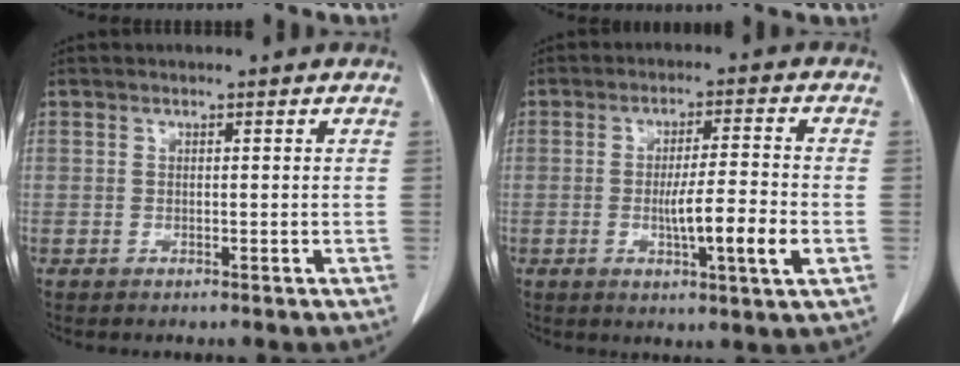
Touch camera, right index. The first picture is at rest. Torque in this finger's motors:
{"motor_torque": [0.88, -0.49, 0.46, 0.11]}